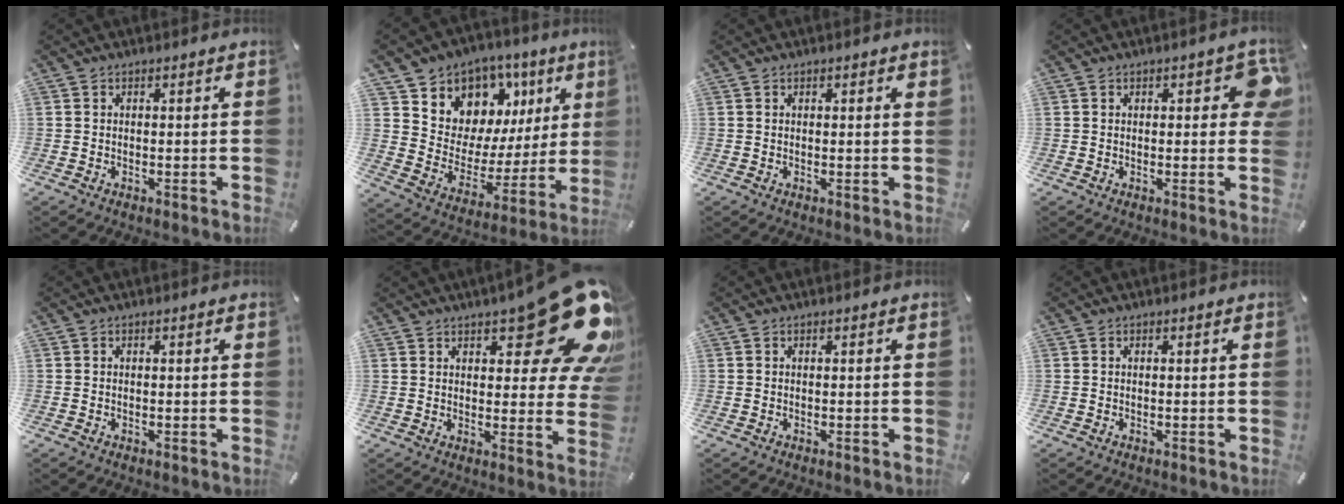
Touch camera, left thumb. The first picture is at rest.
{"total": 9.4, "force": [6.1, 7.2, -0.1], "torque": [-0.002, -0.088, 0.114]}
{"total": 0.6, "force": [0.4, 0.1, 0.4], "torque": [-0.001, -0.002, 0.004]}
{"total": 6.6, "force": [1.8, 3.0, 5.6], "torque": [-0.067, -0.003, 0.024]}
{"total": 0.0}
{"total": 20.6, "force": [12.3, 7.2, 14.9], "torque": [-0.176, -0.090, 0.202]}
{"total": 0.0}
{"total": 0.0}